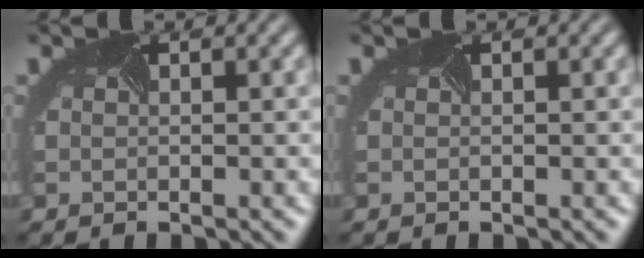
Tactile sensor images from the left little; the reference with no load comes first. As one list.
[{"total": 0.0}]